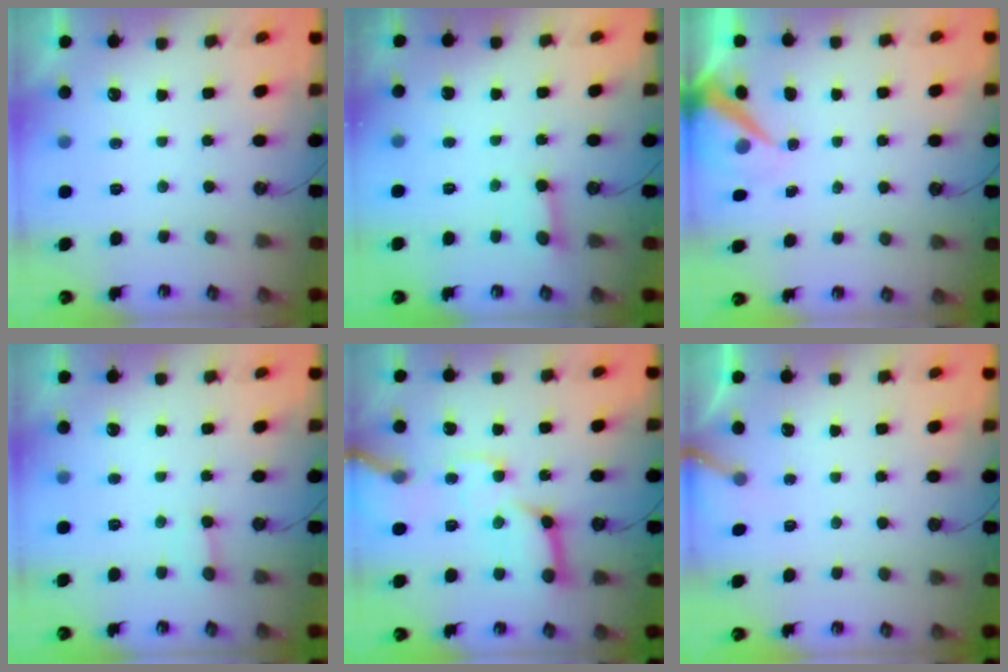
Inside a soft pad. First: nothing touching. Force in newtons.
{"total": 2.4, "press": 2.4, "slide": 0.2}
{"total": 5.7, "press": 5.7, "slide": 0.7}
{"total": 2.4, "press": 2.4, "slide": 0.1}
{"total": 18.9, "press": 18.7, "slide": 2.5}
{"total": 3.4, "press": 3.4, "slide": 0.2}